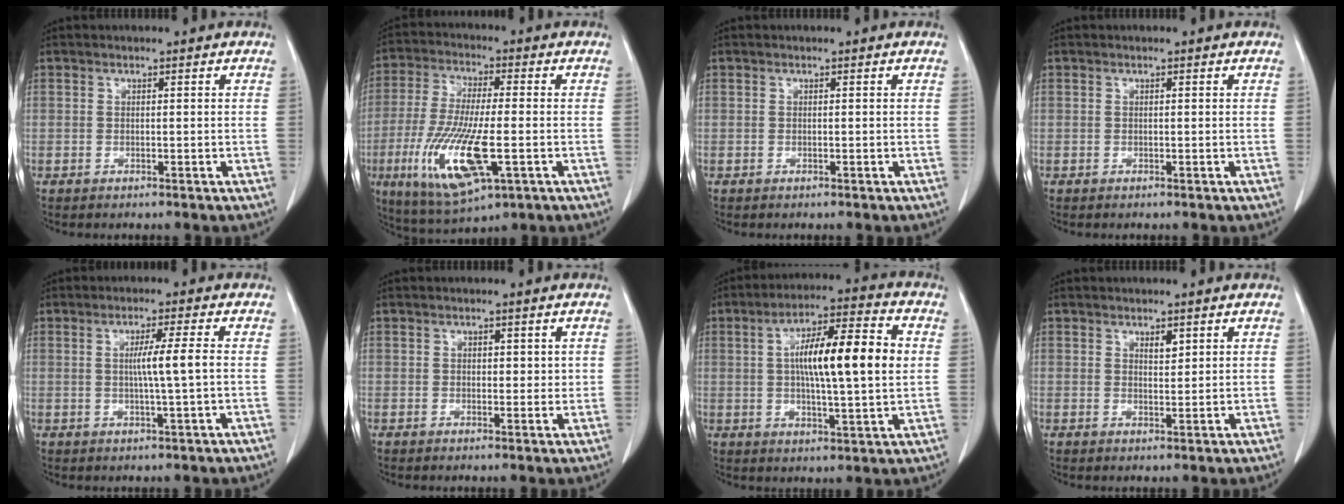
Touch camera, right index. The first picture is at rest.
{"total": 15.8, "force": [-4.8, 3.9, 14.5], "torque": [-0.299, -0.027, -0.077]}
{"total": 0.0}
{"total": 0.0}
{"total": 5.2, "force": [0.1, -0.5, 5.1], "torque": [-0.089, -0.004, 0.003]}
{"total": 2.8, "force": [0.6, 1.7, 2.1], "torque": [-0.031, 0.001, 0.010]}
{"total": 15.0, "force": [1.9, 2.4, 14.7], "torque": [-0.248, 0.019, 0.027]}
{"total": 2.1, "force": [1.1, 0.9, 1.6], "torque": [-0.028, -0.002, 0.022]}